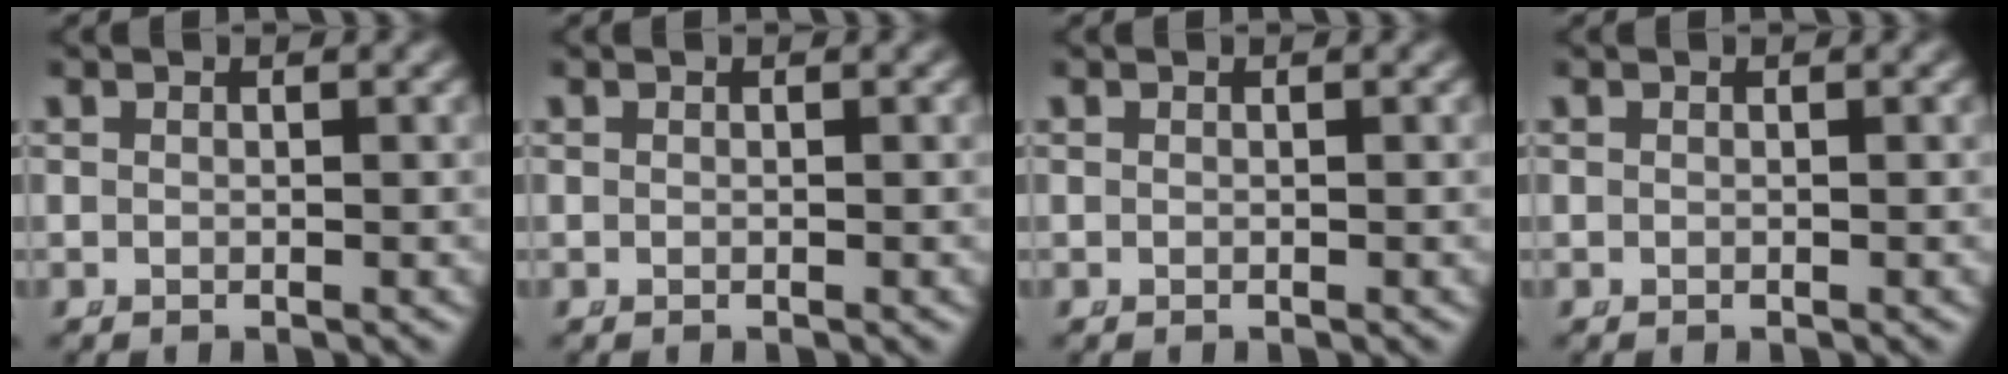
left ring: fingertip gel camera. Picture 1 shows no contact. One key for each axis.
{"total": 0.0}
{"total": 0.0}
{"total": 0.0}